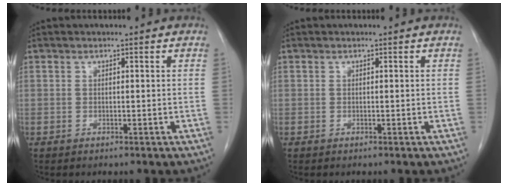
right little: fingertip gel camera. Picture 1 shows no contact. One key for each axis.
{"total": 0.0}